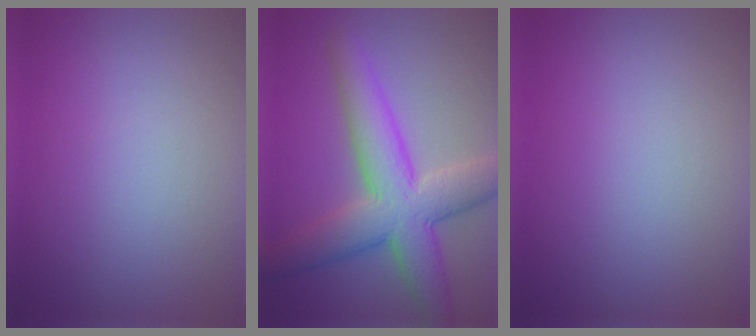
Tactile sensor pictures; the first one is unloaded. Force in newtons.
{"total": 8.7, "press": 8.7, "slide": 0.5}
{"total": 0.0}